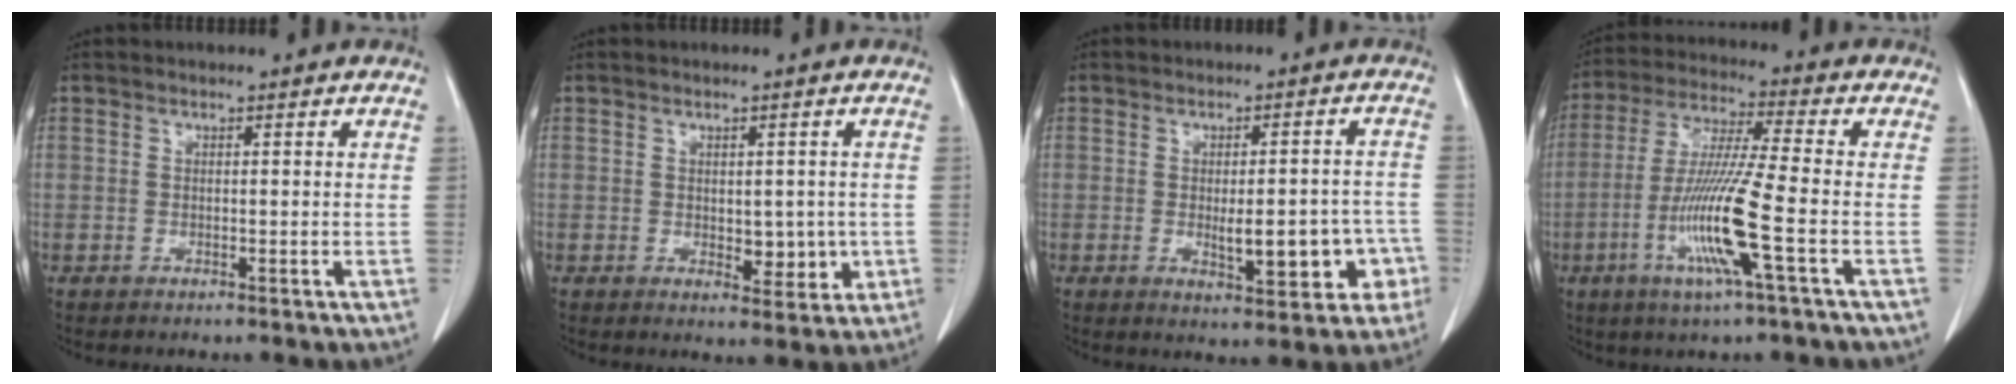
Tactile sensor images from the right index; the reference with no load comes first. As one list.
[{"total": 4.4, "force": [-0.4, 2.5, 3.6], "torque": [-0.038, -0.005, 0.005]}, {"total": 9.3, "force": [-2.5, 3.5, 8.3], "torque": [-0.099, 0.017, -0.022]}, {"total": 12.5, "force": [-4.0, -0.8, 11.9], "torque": [-0.239, -0.018, -0.084]}]